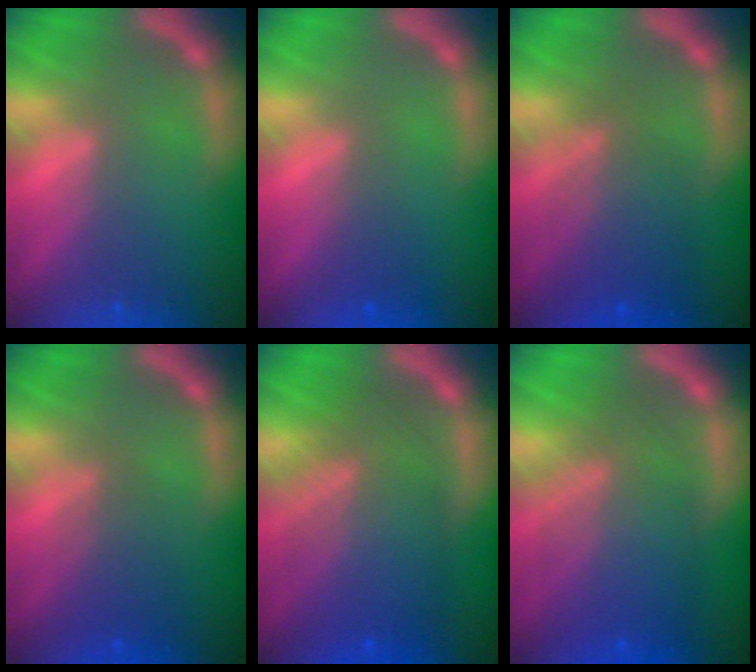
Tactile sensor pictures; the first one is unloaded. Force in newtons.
{"total": 1.4}
{"total": 5.5}
{"total": 3.0}
{"total": 8.5}
{"total": 8.0}